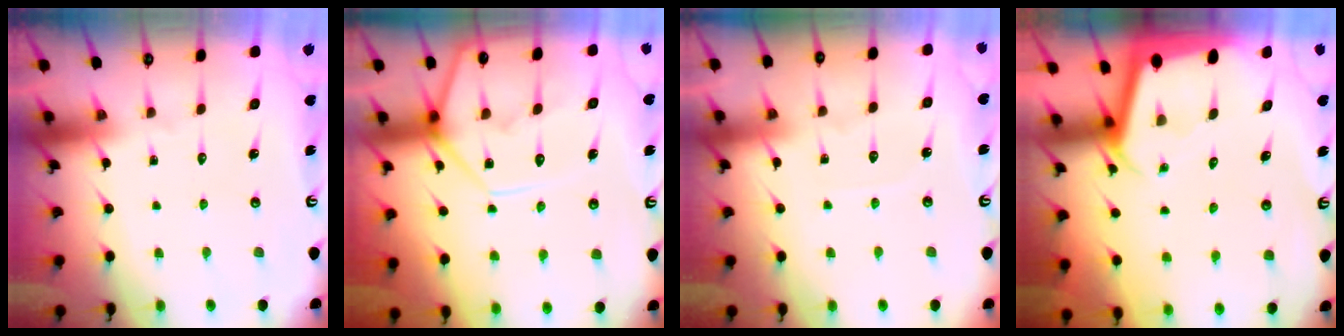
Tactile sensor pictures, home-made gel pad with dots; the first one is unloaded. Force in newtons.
{"total": 11.6, "press": 11.6, "slide": 1.1}
{"total": 3.9, "press": 3.9, "slide": 0.5}
{"total": 2.0, "press": 2.0, "slide": 0.1}